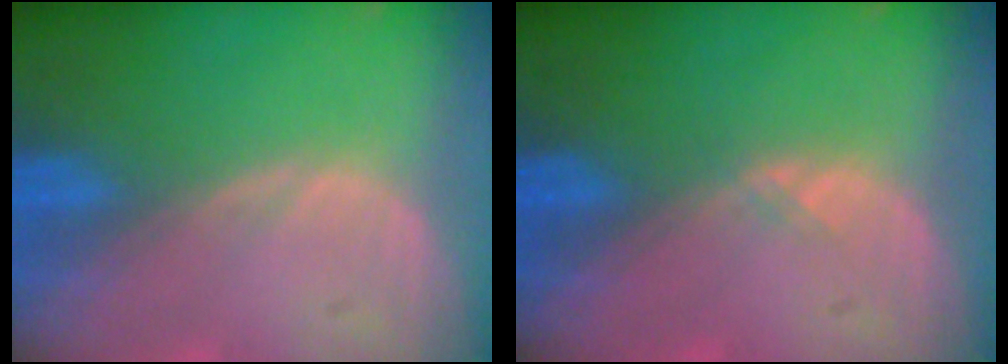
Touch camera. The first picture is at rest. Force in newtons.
{"total": 0.8, "press": 0.5, "slide": 0.6}